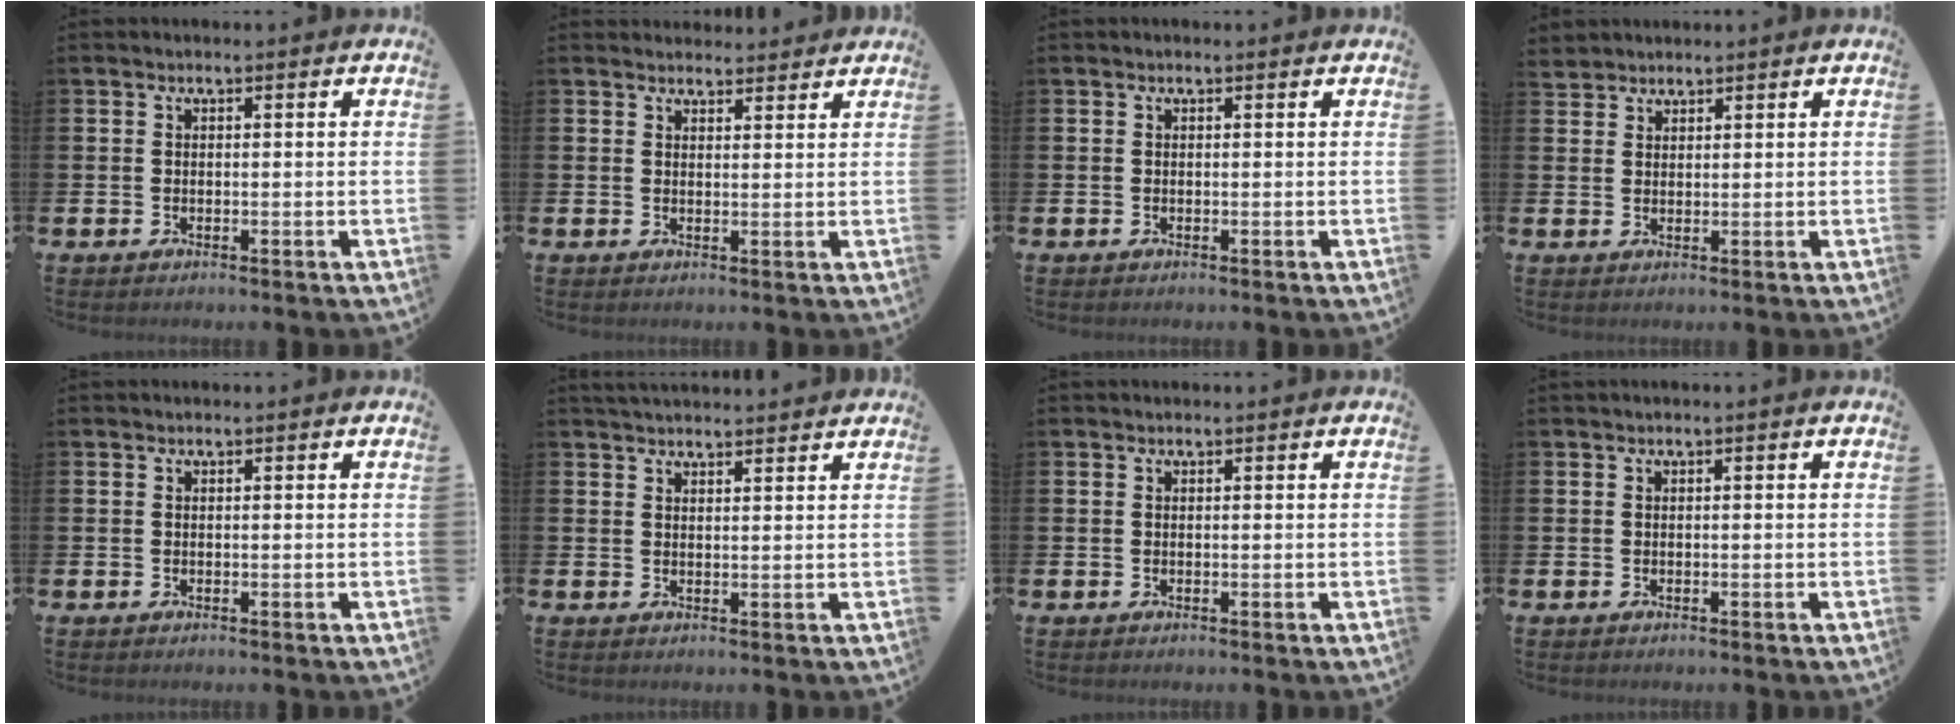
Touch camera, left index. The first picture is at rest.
{"total": 2.4, "force": [2.3, 0.6, -0.3], "torque": [0.009, -0.013, 0.041]}
{"total": 0.0}
{"total": 2.3, "force": [2.1, 0.6, -0.5], "torque": [0.012, -0.008, 0.040]}
{"total": 0.0}
{"total": 2.7, "force": [2.7, 0.2, 0.2], "torque": [-0.007, -0.012, 0.050]}
{"total": 0.0}
{"total": 0.0}